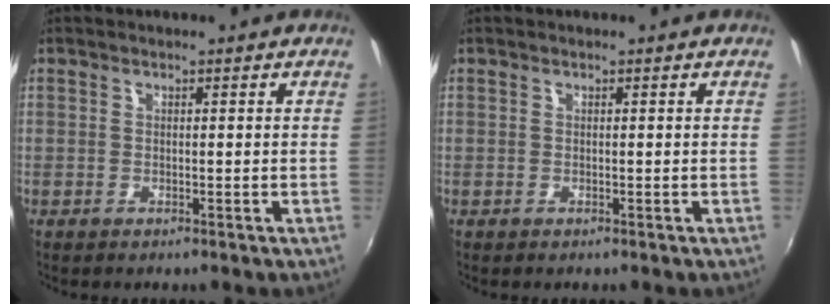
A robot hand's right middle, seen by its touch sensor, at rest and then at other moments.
{"total": 0.0}